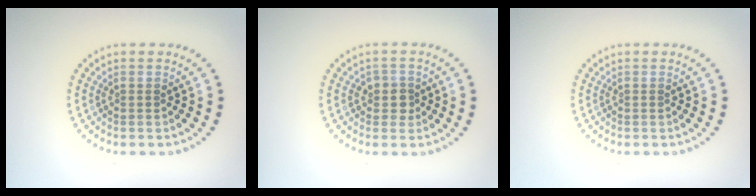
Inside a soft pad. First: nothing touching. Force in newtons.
{"total": 1.8, "press": 1.6, "slide": 0.9}
{"total": 0.0}